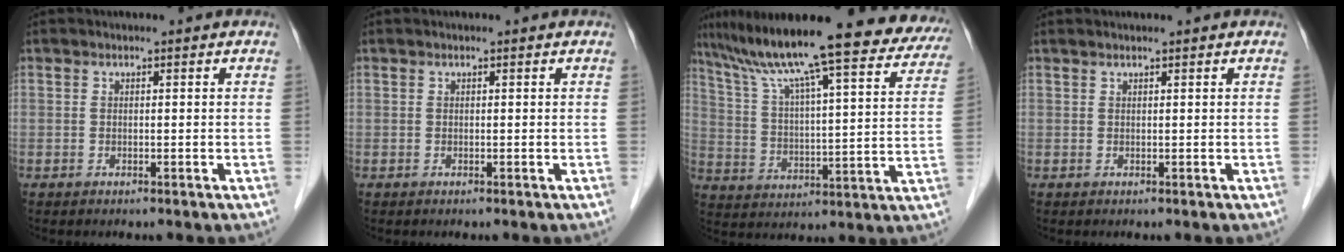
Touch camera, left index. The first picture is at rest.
{"total": 0.0}
{"total": 29.3, "force": [24.5, 3.5, 15.6], "torque": [-0.249, -0.015, 0.331]}
{"total": 0.9, "force": [0.8, -0.1, 0.4], "torque": [-0.009, 0.011, 0.018]}